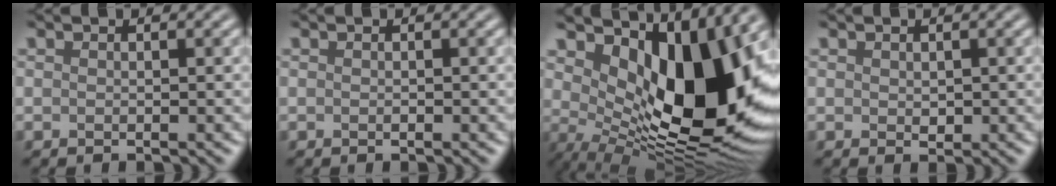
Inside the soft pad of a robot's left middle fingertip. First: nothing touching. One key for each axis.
{"total": 0.0}
{"total": 12.3, "fx": 3.1, "fy": 5.9, "fz": 10.3, "tx": -0.149, "ty": -0.022, "tz": 0.062}
{"total": 0.5, "fx": 0.2, "fy": 0.5, "fz": 0.3, "tx": -0.003, "ty": -0.003, "tz": 0.006}